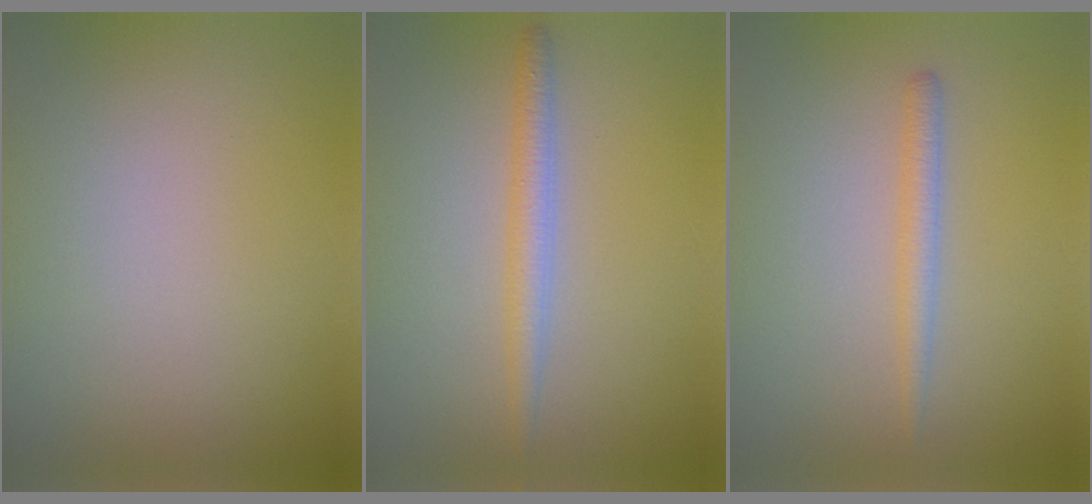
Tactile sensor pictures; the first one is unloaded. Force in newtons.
{"total": 2.3, "press": 2.3, "slide": 0.0}
{"total": 1.7, "press": 1.7, "slide": 0.2}